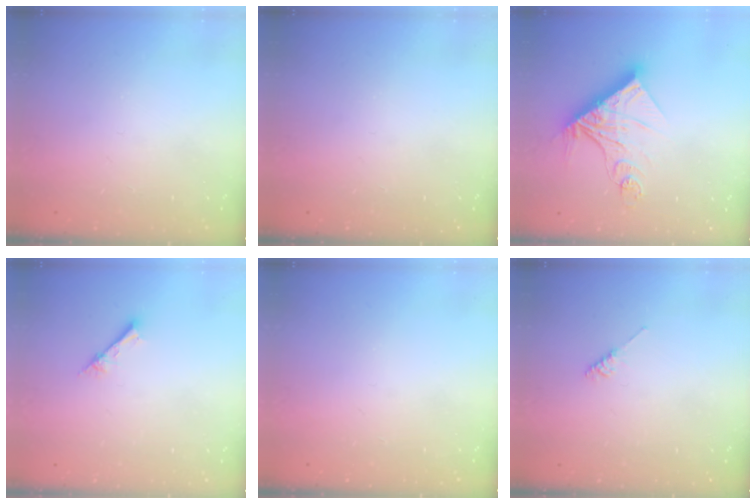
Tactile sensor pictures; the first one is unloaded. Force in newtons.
{"total": 0.0}
{"total": 13.9, "press": 13.9, "slide": 0.7}
{"total": 2.1, "press": 2.1, "slide": 0.2}
{"total": 0.0}
{"total": 2.2, "press": 2.2, "slide": 0.5}